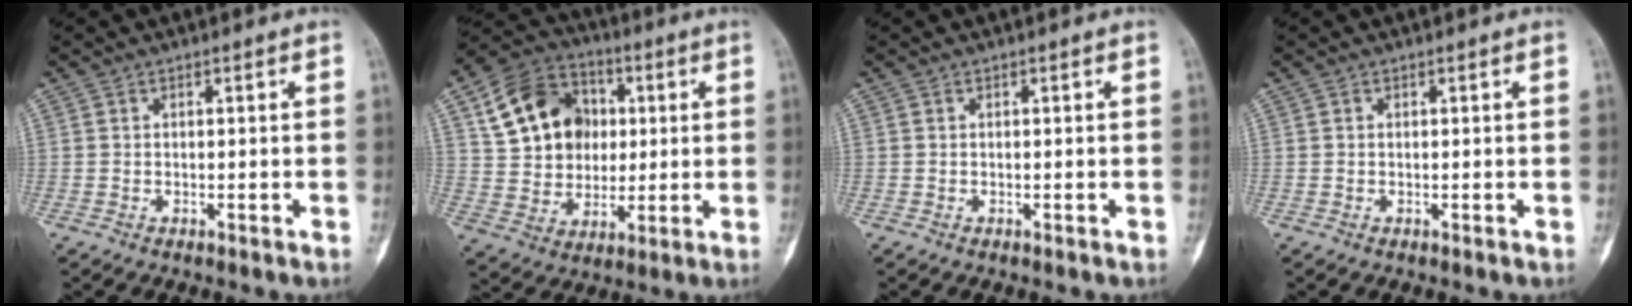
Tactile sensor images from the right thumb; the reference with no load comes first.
{"total": 16.6, "force": [4.2, 13.4, 8.8], "torque": [-0.122, 0.005, 0.076]}
{"total": 0.0}
{"total": 0.0}